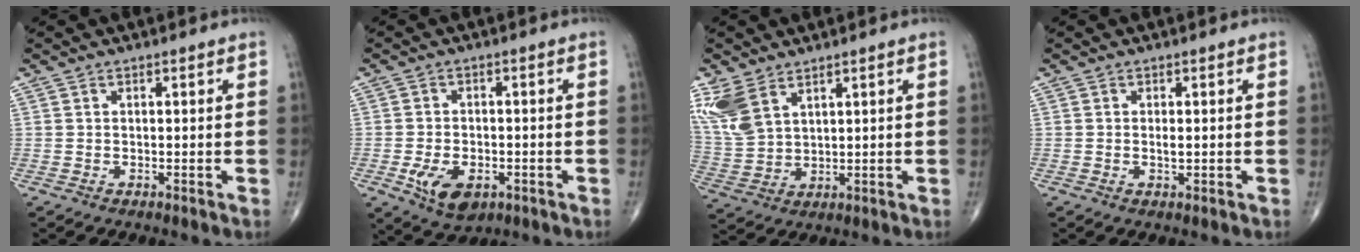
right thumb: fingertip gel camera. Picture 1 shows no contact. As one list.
[{"total": 7.8, "force": [-2.8, 4.7, 5.6], "torque": [-0.089, 0.003, -0.038]}, {"total": 8.9, "force": [5.3, 4.7, 5.3], "torque": [-0.117, -0.012, 0.123]}, {"total": 1.3, "force": [0.0, 0.5, 1.2], "torque": [-0.022, -0.003, 0.000]}]